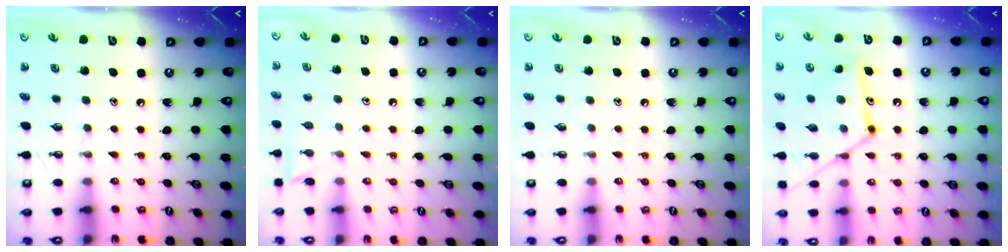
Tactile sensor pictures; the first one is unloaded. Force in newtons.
{"total": 6.3, "press": 6.3, "slide": 0.7}
{"total": 0.0}
{"total": 12.9, "press": 12.8, "slide": 0.6}